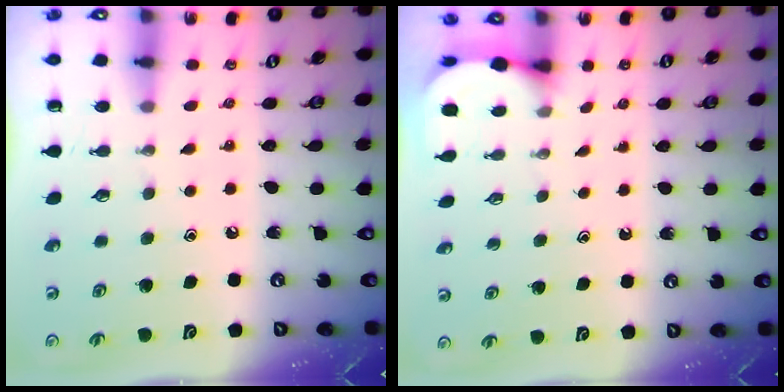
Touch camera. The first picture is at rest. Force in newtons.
{"total": 2.6, "press": 2.6, "slide": 0.2}